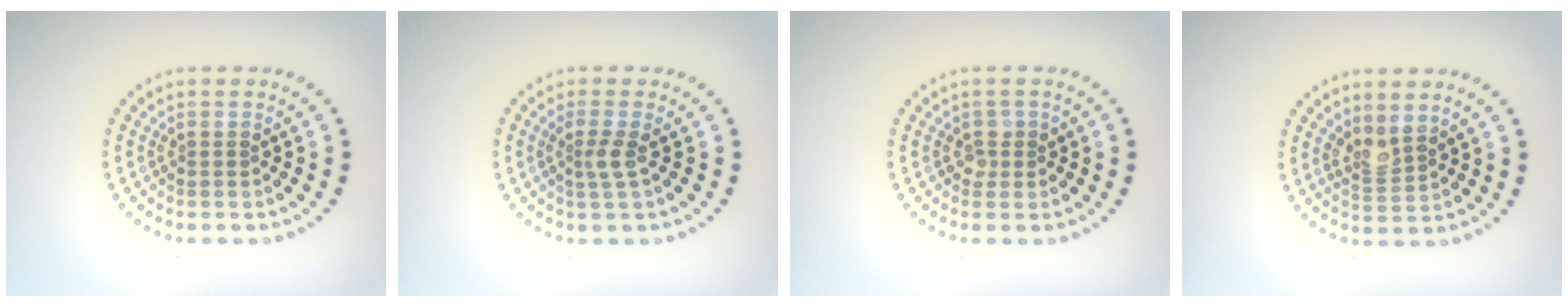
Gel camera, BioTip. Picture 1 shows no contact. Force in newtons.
{"total": 1.7, "press": 1.3, "slide": 1.1}
{"total": 1.2, "press": 1.1, "slide": 0.4}
{"total": 2.0, "press": 1.6, "slide": 1.3}